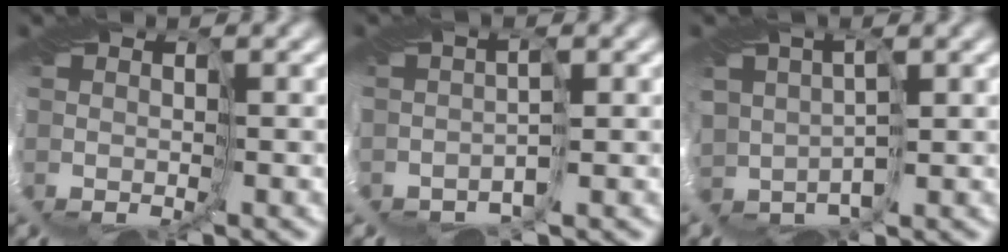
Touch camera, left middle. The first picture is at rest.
{"total": 1.4, "force": [-1.3, -0.3, -0.5], "torque": [0.009, 0.001, -0.020]}
{"total": 1.6, "force": [0.3, 1.6, 0.3], "torque": [-0.028, 0.009, 0.005]}